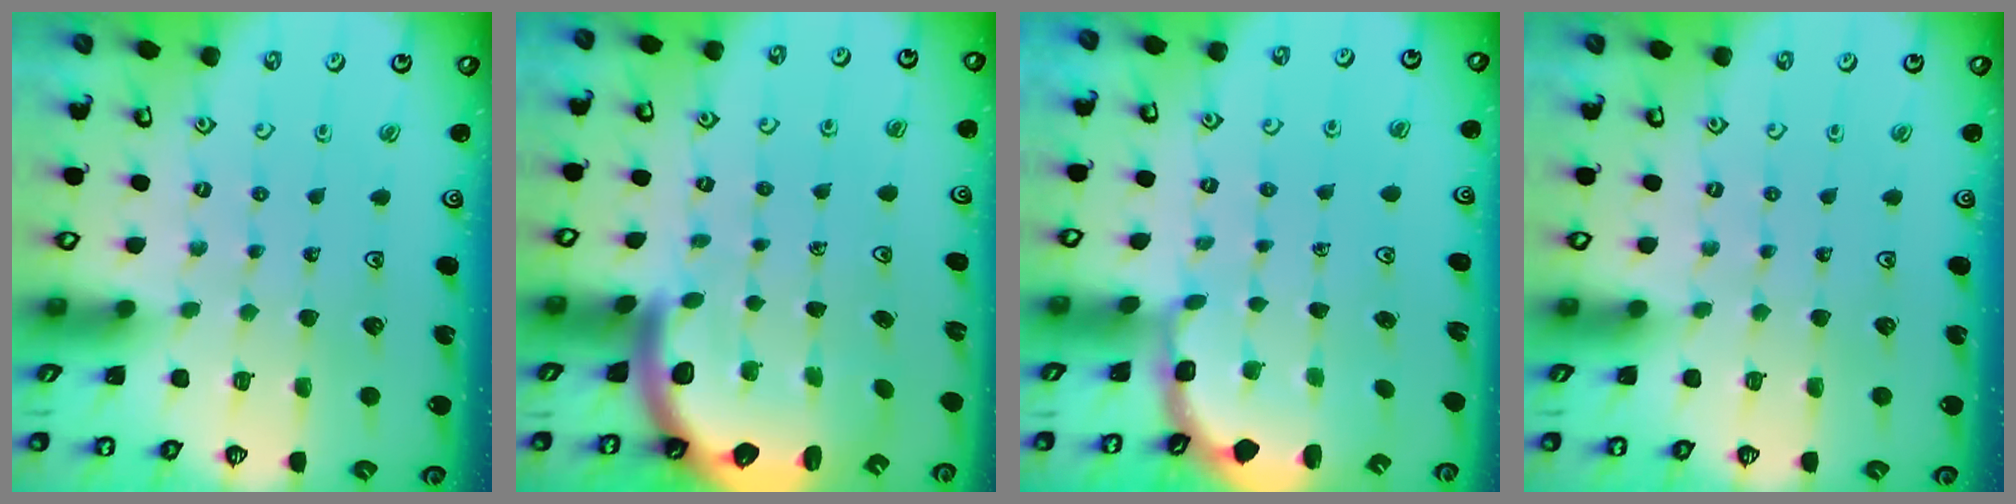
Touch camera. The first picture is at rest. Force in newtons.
{"total": 3.5, "press": 3.3, "slide": 1.0}
{"total": 2.8, "press": 2.2, "slide": 1.7}
{"total": 0.0}